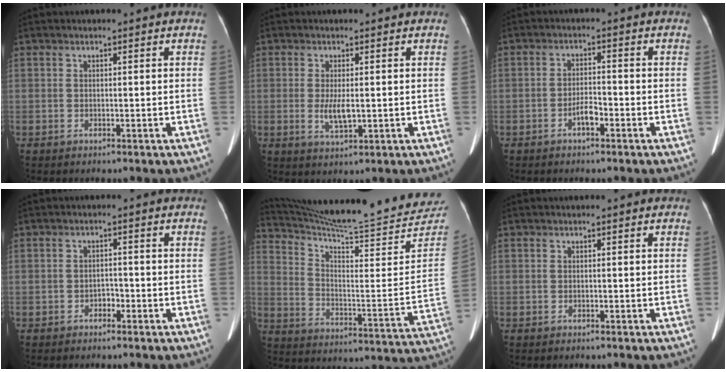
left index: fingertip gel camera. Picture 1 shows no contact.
{"total": 3.5, "force": [0.0, 1.0, 3.4], "torque": [-0.066, -0.007, 0.003]}
{"total": 2.6, "force": [-1.6, 0.8, 1.9], "torque": [-0.032, 0.004, -0.030]}
{"total": 1.4, "force": [-0.9, 0.8, 0.7], "torque": [-0.007, 0.005, -0.016]}
{"total": 27.2, "force": [26.0, -0.2, 8.2], "torque": [-0.139, -0.124, 0.348]}
{"total": 0.0}